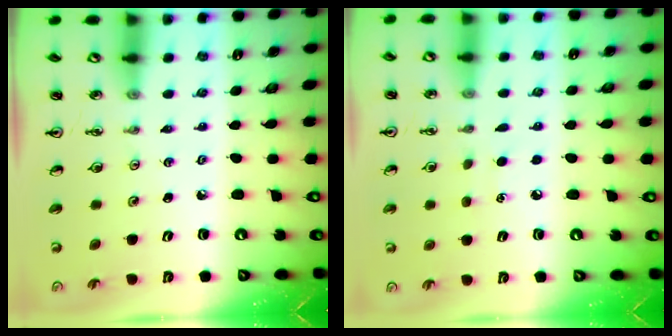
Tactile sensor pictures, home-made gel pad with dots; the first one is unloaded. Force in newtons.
{"total": 4.2, "press": 4.1, "slide": 0.4}